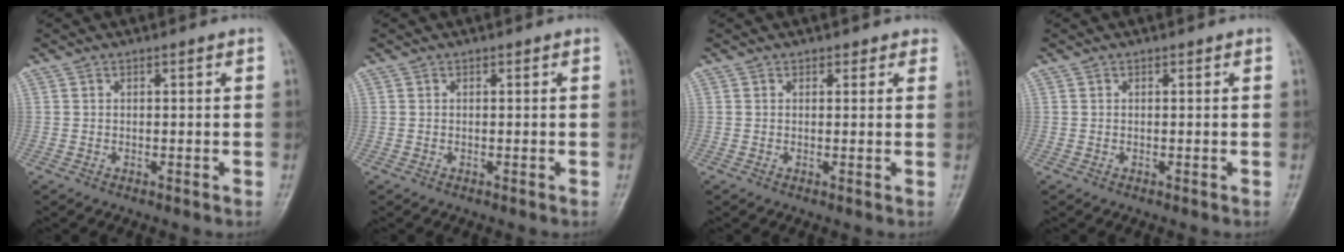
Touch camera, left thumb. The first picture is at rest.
{"total": 0.0}
{"total": 1.8, "force": [1.3, 1.2, 0.1], "torque": [0.025, -0.005, 0.007]}
{"total": 0.0}